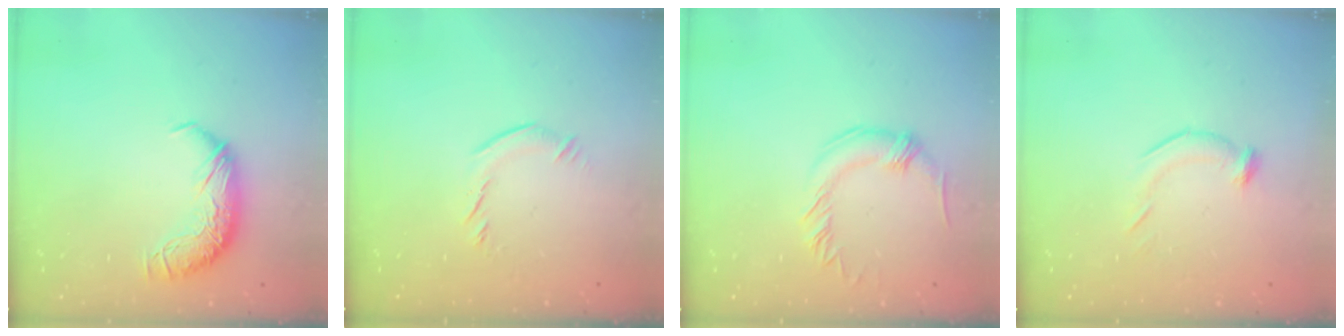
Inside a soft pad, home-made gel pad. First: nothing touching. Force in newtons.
{"total": 4.6, "press": 4.4, "slide": 1.3}
{"total": 0.8, "press": 0.8, "slide": 0.0}
{"total": 4.3, "press": 4.2, "slide": 1.0}